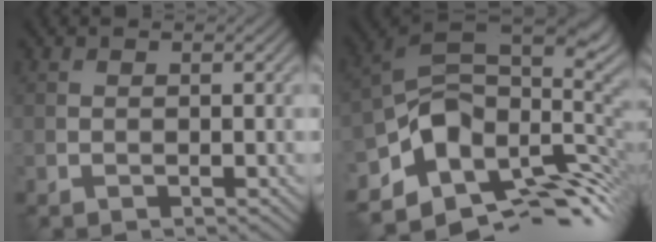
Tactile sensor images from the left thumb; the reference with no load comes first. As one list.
[{"total": 14.9, "force": [-3.6, 9.7, 10.7], "torque": [-0.214, -0.028, -0.056]}]